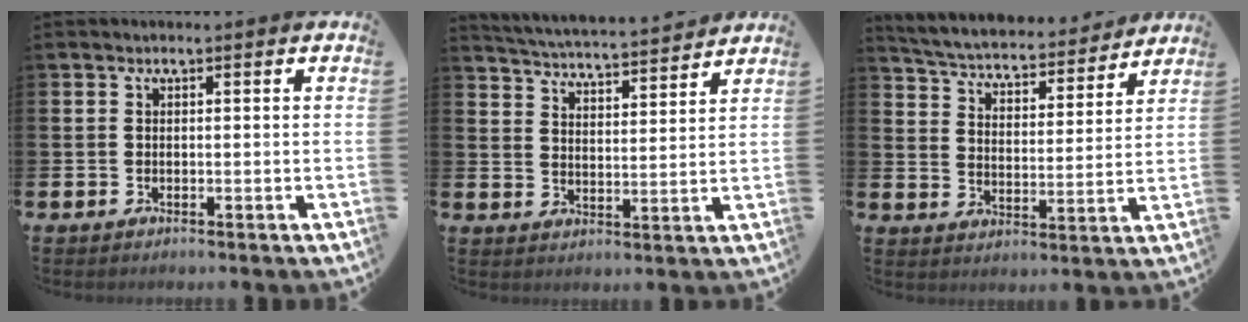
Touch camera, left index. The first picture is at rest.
{"total": 4.9, "force": [4.9, 0.1, 0.5], "torque": [-0.034, -0.040, 0.084]}
{"total": 4.8, "force": [4.6, 0.8, 0.8], "torque": [-0.043, -0.043, 0.073]}